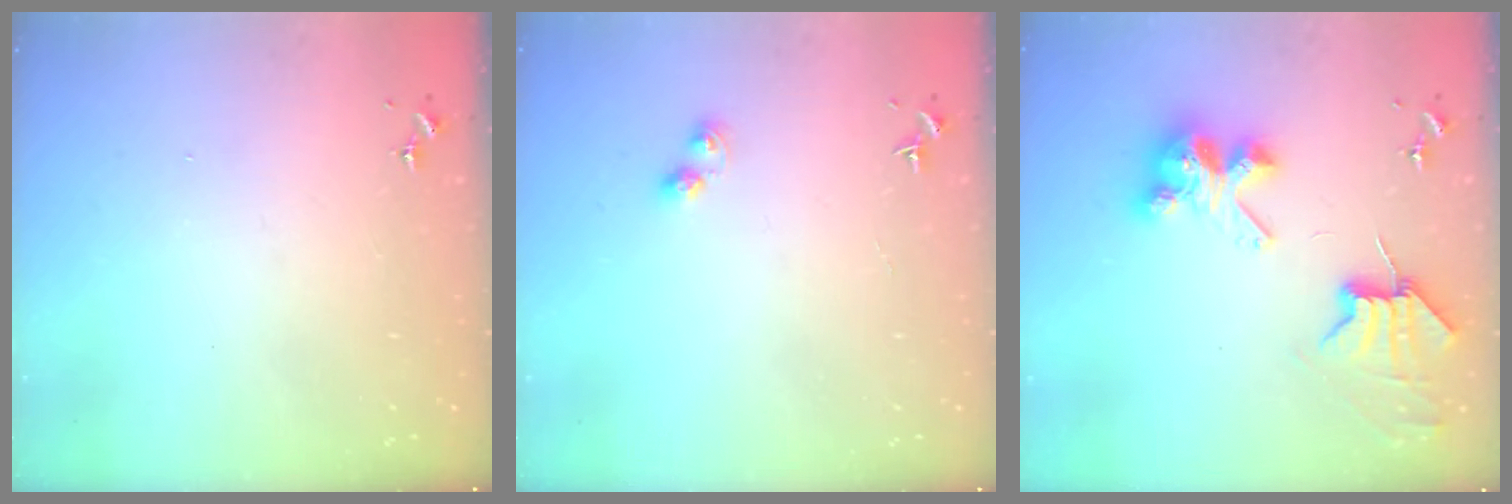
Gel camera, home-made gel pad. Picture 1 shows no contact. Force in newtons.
{"total": 4.5, "press": 4.5, "slide": 0.4}
{"total": 8.2, "press": 8.1, "slide": 1.2}